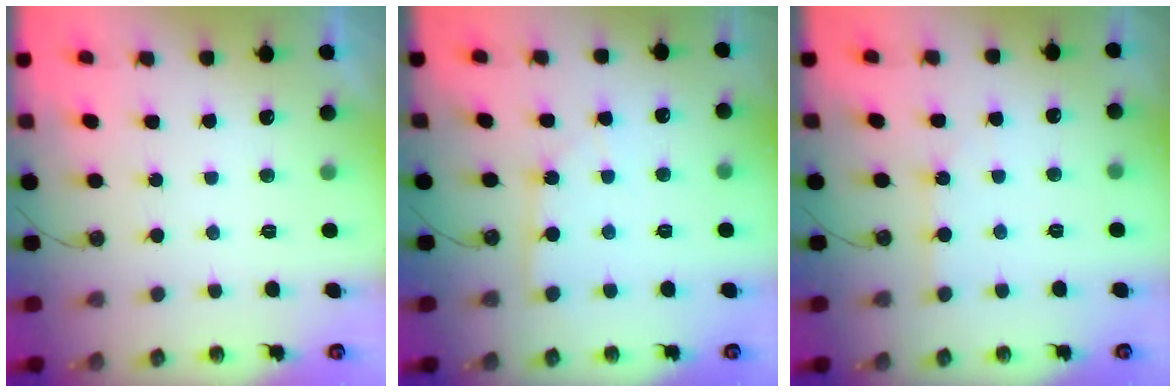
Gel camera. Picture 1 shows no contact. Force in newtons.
{"total": 3.2, "press": 3.2, "slide": 0.5}
{"total": 2.9, "press": 2.9, "slide": 0.3}